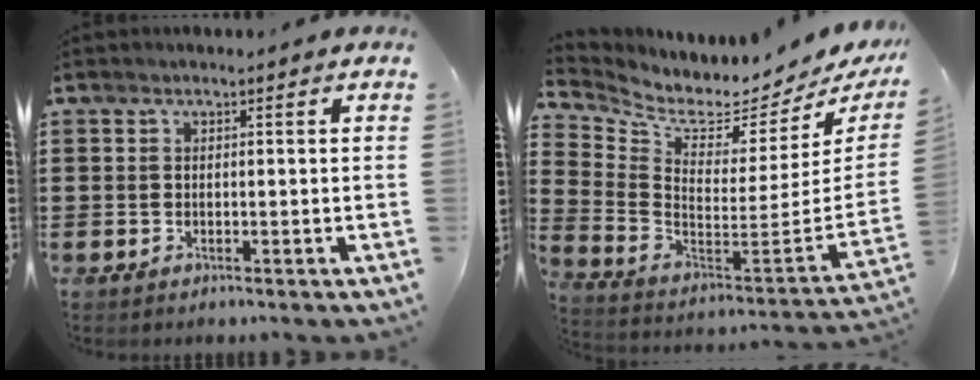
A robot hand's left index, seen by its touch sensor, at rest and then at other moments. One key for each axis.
{"total": 3.9, "fx": 3.4, "fy": 1.3, "fz": 1.5, "tx": -0.057, "ty": -0.054, "tz": 0.051}